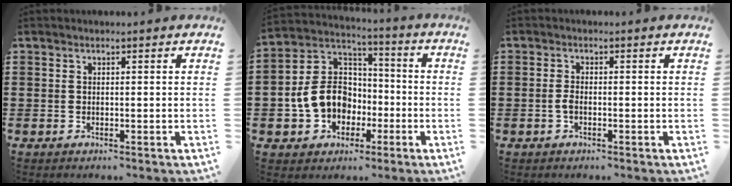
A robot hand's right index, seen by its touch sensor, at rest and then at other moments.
{"total": 10.5, "force": [-2.4, 8.8, 5.2], "torque": [-0.151, 0.021, -0.048]}
{"total": 1.5, "force": [-0.5, 0.5, 1.3], "torque": [-0.033, -0.002, -0.012]}